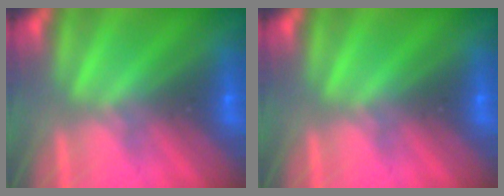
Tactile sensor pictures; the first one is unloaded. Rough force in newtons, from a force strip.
{"total": 0.0}